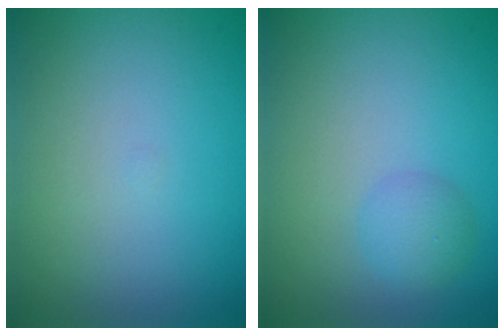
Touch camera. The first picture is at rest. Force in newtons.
{"total": 1.9, "press": 1.9, "slide": 0.1}